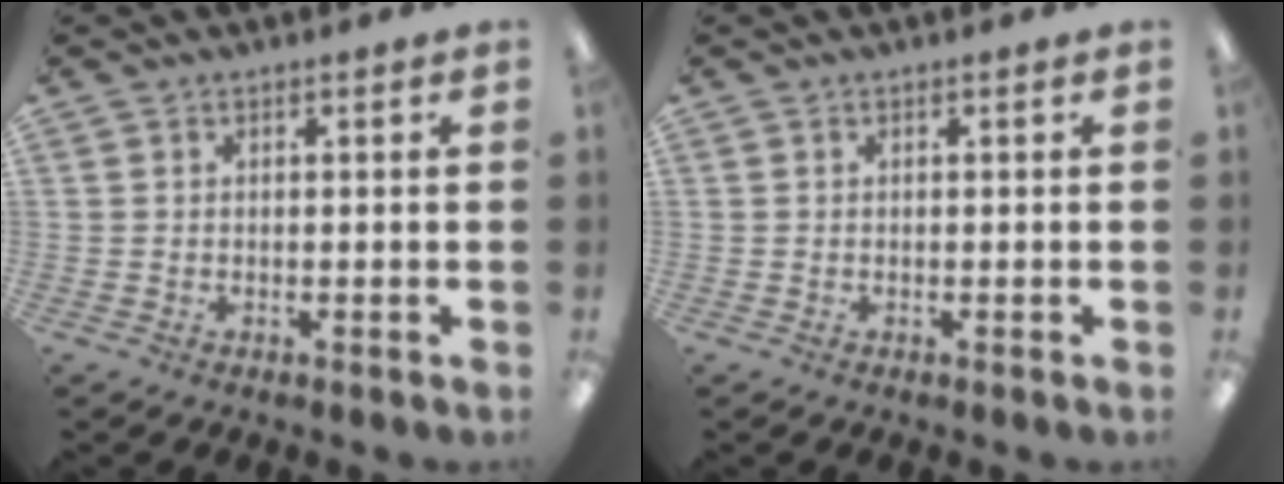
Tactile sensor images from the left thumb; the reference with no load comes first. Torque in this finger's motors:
{"motor_torque": [0.00, 0.00, 0.04, -0.04, 0.00]}